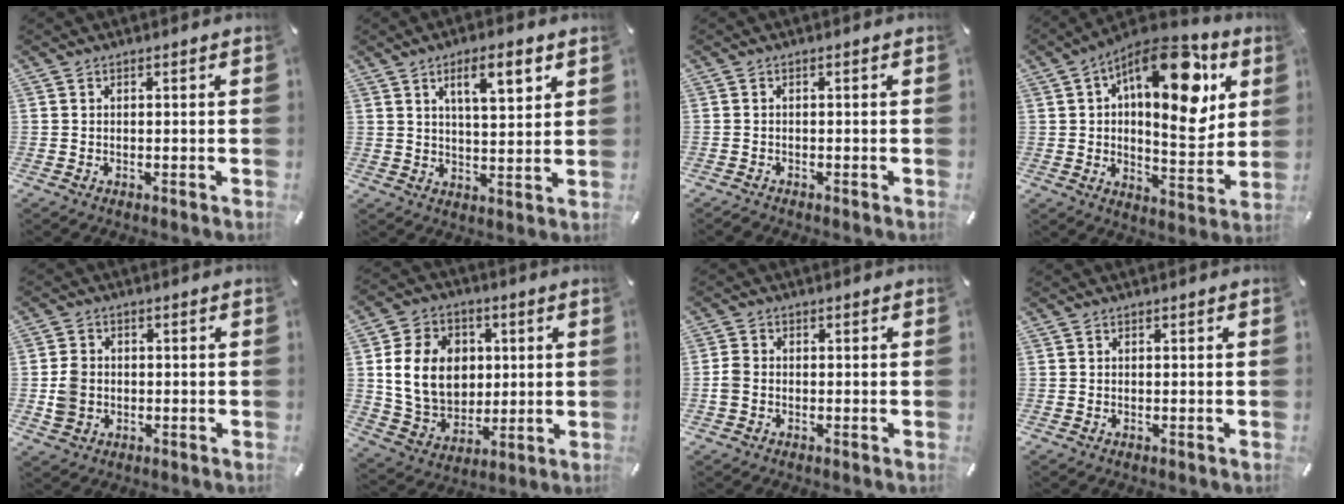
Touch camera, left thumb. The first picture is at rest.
{"total": 8.9, "force": [4.9, 3.0, 6.8], "torque": [-0.104, -0.017, 0.078]}
{"total": 0.8, "force": [-0.8, 0.1, -0.1], "torque": [0.000, 0.002, -0.017]}
{"total": 20.9, "force": [8.8, 9.6, 16.4], "torque": [-0.227, -0.047, 0.136]}
{"total": 5.3, "force": [-0.6, 4.9, 2.1], "torque": [-0.045, 0.005, -0.011]}
{"total": 14.8, "force": [2.1, 12.3, 7.9], "torque": [-0.164, 0.014, 0.043]}
{"total": 2.9, "force": [-0.7, 2.3, 1.6], "torque": [-0.027, 0.008, -0.011]}
{"total": 0.0}